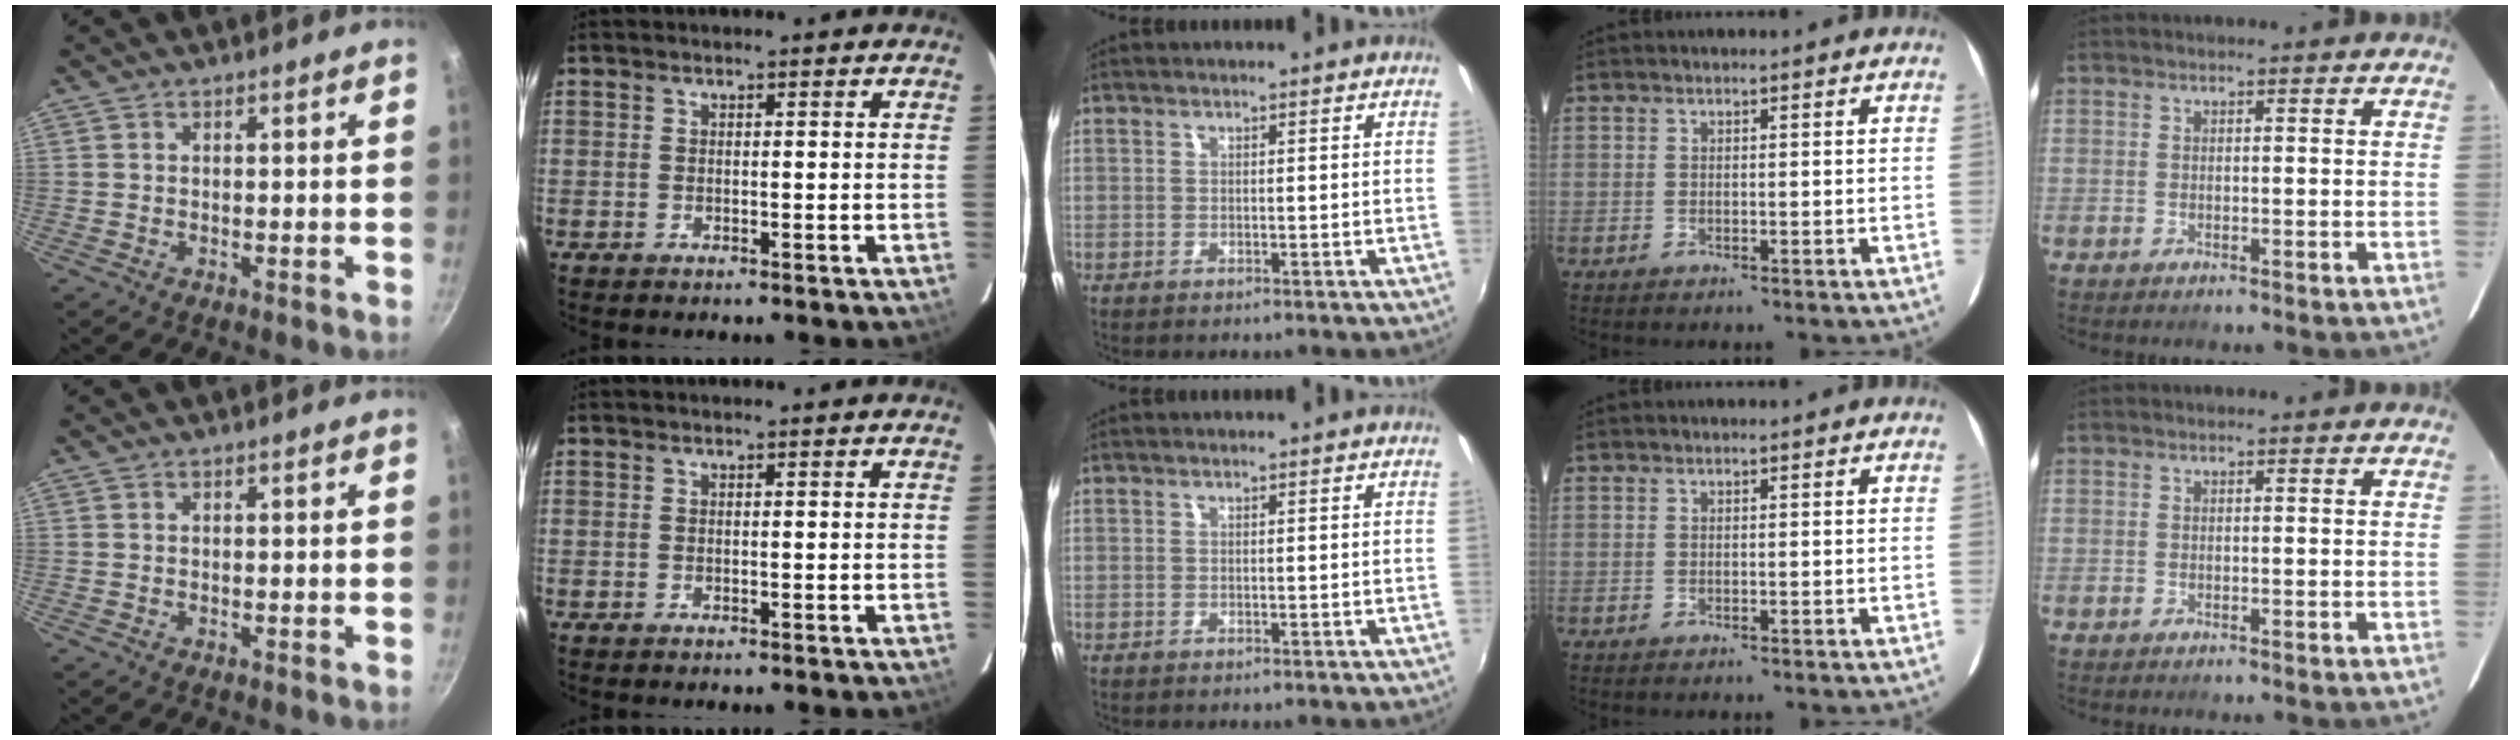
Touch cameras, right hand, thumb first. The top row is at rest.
{}